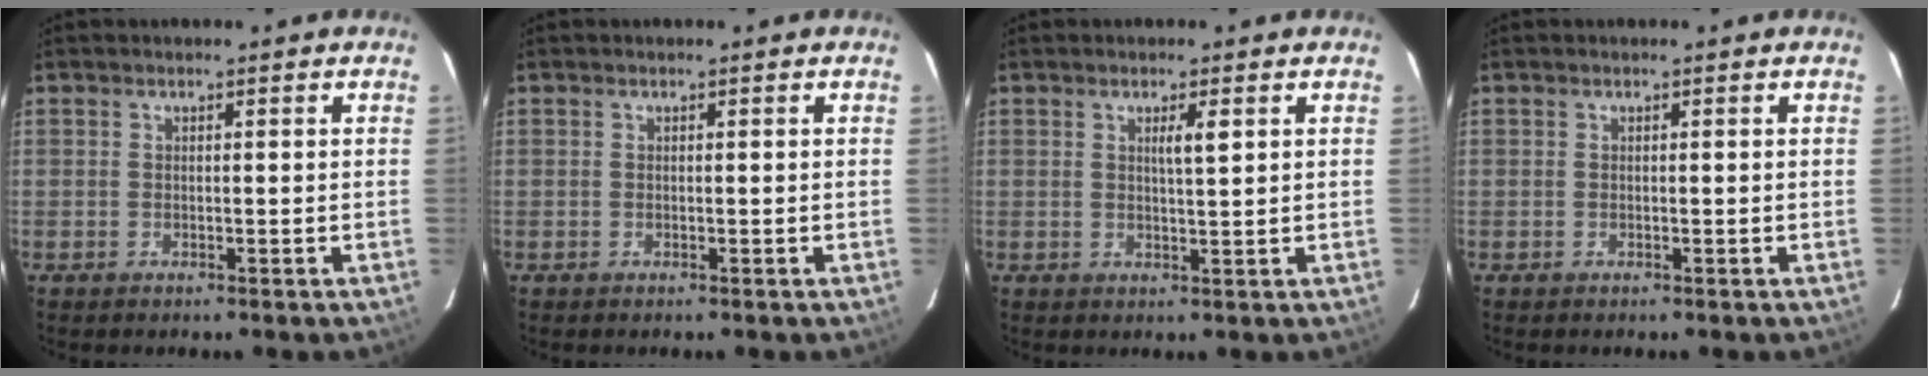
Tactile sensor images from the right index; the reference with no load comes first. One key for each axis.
{"total": 0.0}
{"total": 2.4, "fx": 1.0, "fy": 0.0, "fz": 2.2, "tx": -0.041, "ty": 0.000, "tz": 0.016}
{"total": 0.0}